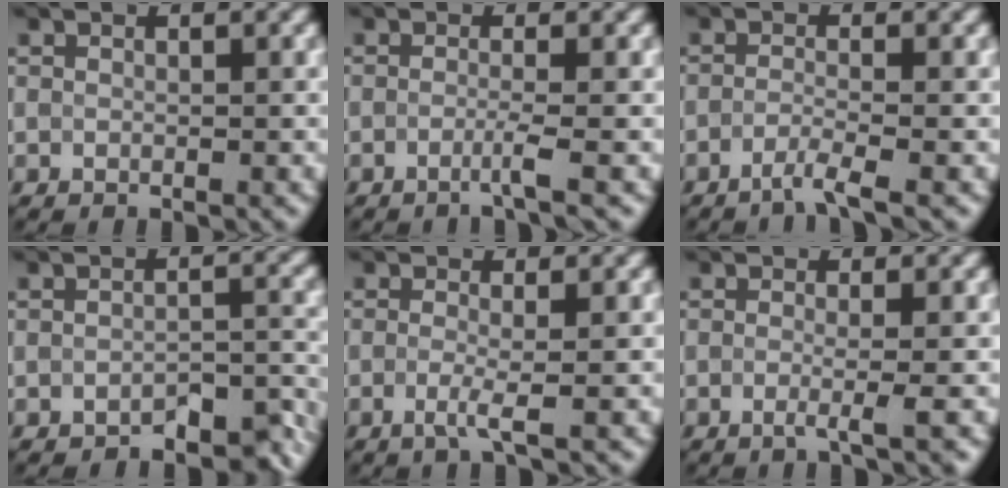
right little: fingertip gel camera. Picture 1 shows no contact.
{"total": 1.5, "force": [-1.3, -0.1, 0.8], "torque": [-0.012, -0.003, -0.034]}
{"total": 2.1, "force": [-2.0, -0.3, 0.5], "torque": [-0.009, 0.001, -0.047]}
{"total": 4.3, "force": [-4.0, 1.0, 1.0], "torque": [-0.011, -0.001, -0.053]}
{"total": 1.5, "force": [-0.9, 0.1, 1.2], "torque": [-0.025, -0.005, -0.017]}
{"total": 1.7, "force": [-0.9, 0.3, 1.4], "torque": [-0.017, -0.008, -0.020]}